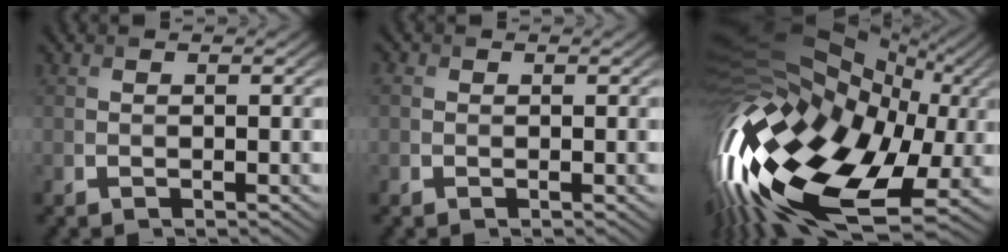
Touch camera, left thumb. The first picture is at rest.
{"total": 1.3, "force": [0.2, 1.1, 0.6], "torque": [-0.019, -0.001, 0.006]}
{"total": 20.1, "force": [-2.5, 12.9, 15.2], "torque": [-0.332, -0.032, -0.029]}